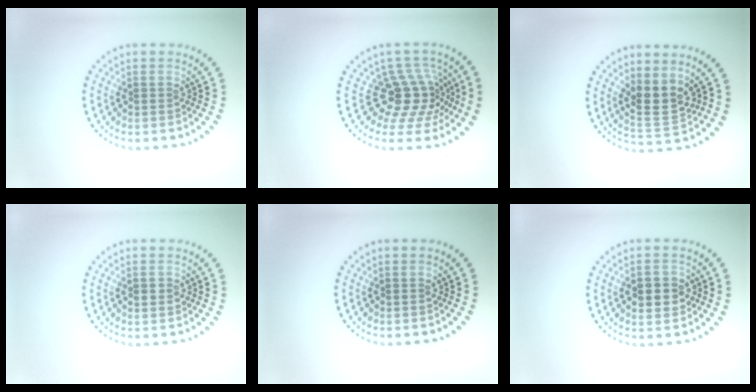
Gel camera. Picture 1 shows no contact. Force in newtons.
{"total": 4.5, "press": 3.4, "slide": 2.9}
{"total": 3.2, "press": 2.7, "slide": 1.6}
{"total": 1.3, "press": 1.3, "slide": 0.2}
{"total": 0.0}
{"total": 2.8, "press": 2.8, "slide": 0.2}